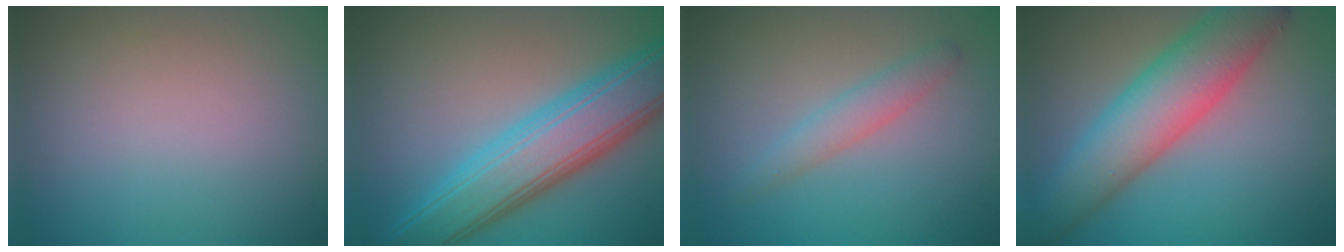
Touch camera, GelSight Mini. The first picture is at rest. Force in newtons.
{"total": 8.2, "press": 8.2, "slide": 0.1}
{"total": 2.1, "press": 2.1, "slide": 0.1}
{"total": 8.1, "press": 8.1, "slide": 0.3}